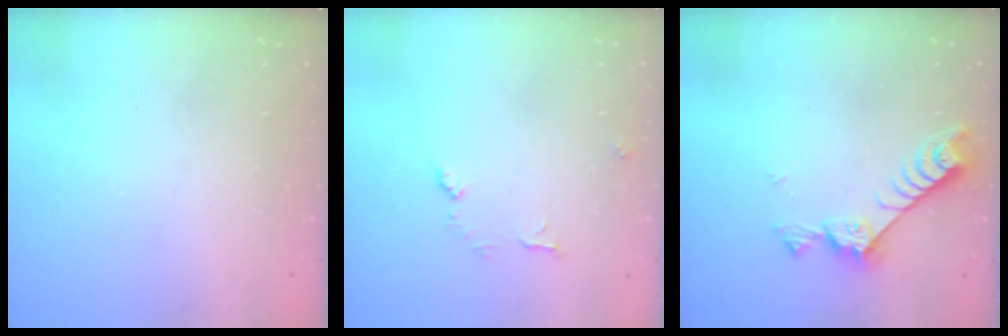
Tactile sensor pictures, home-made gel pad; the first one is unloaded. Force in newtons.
{"total": 6.8, "press": 6.8, "slide": 0.4}
{"total": 8.5, "press": 8.4, "slide": 1.4}